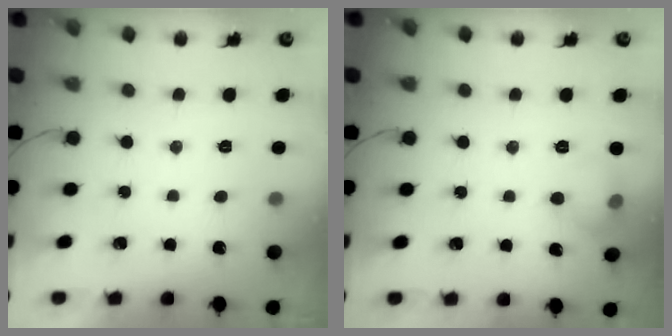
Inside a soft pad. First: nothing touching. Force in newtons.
{"total": 9.3, "press": 6.9, "slide": 6.2}